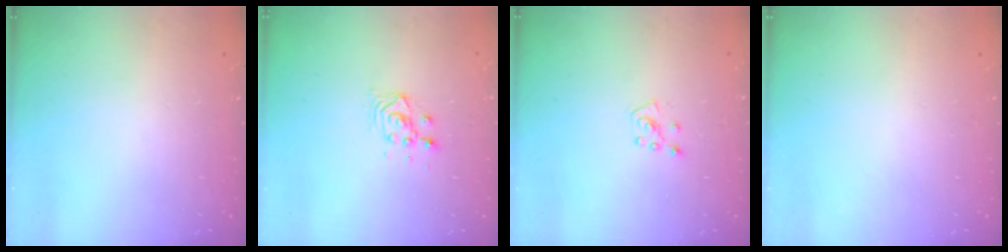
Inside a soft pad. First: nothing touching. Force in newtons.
{"total": 4.4, "press": 4.4, "slide": 0.2}
{"total": 5.2, "press": 5.2, "slide": 0.5}
{"total": 0.0}